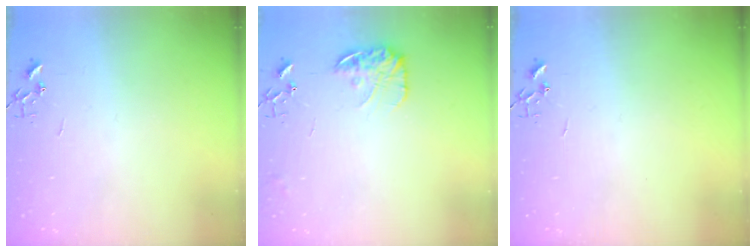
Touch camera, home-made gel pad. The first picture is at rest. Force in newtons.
{"total": 13.2, "press": 13.2, "slide": 0.6}
{"total": 0.0}